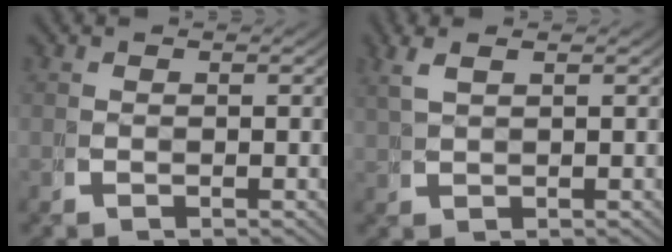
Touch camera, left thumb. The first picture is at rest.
{"total": 2.0, "force": [1.6, 0.2, 1.2], "torque": [-0.030, 0.005, 0.039]}